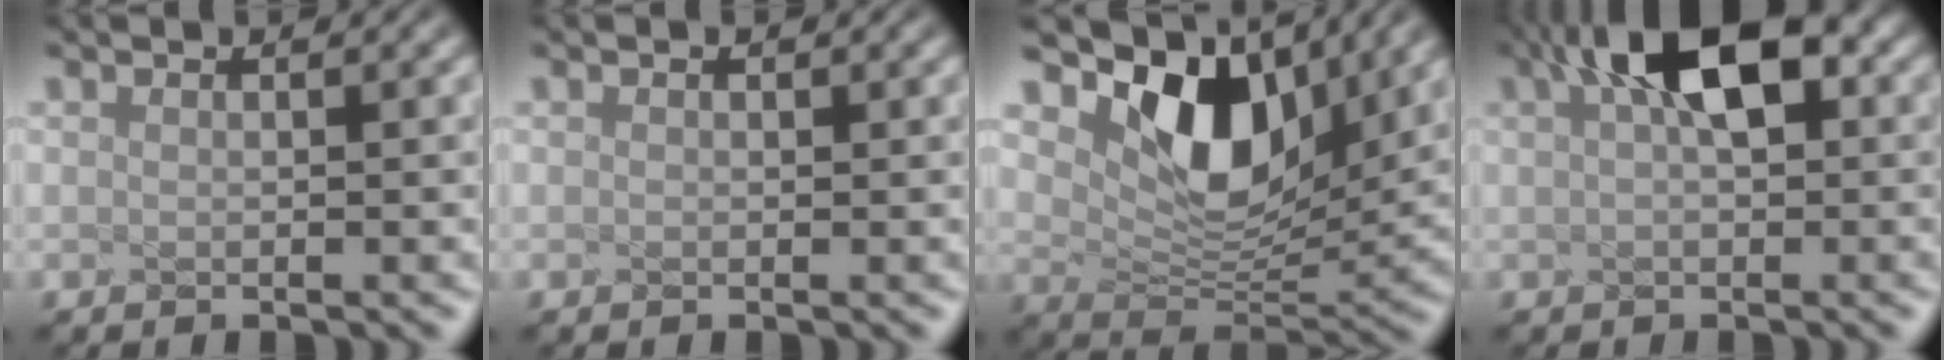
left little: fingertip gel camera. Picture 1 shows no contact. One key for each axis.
{"total": 0.0}
{"total": 6.3, "fx": 2.5, "fy": 3.8, "fz": 4.3, "tx": -0.105, "ty": -0.024, "tz": 0.088}
{"total": 4.5, "fx": 0.9, "fy": 1.4, "fz": 4.2, "tx": -0.094, "ty": 0.005, "tz": 0.048}